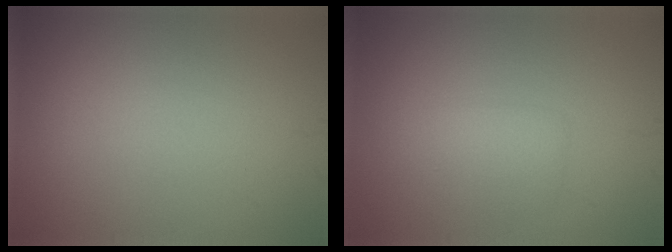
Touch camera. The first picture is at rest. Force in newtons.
{"total": 1.9, "press": 1.9, "slide": 0.1}